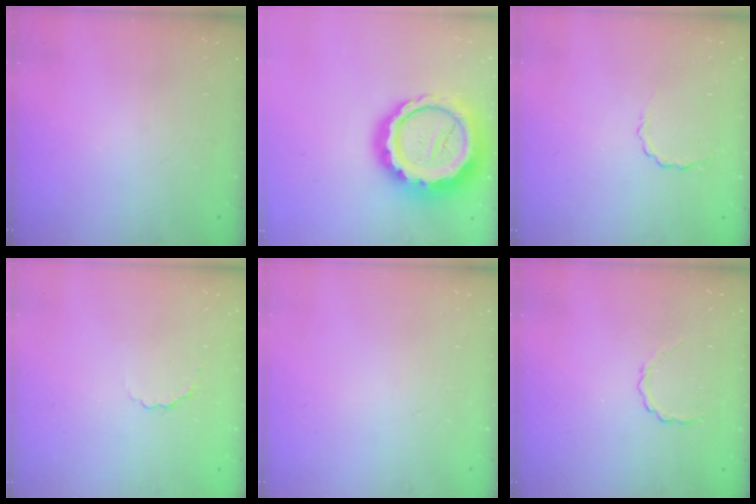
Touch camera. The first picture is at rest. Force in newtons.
{"total": 25.8, "press": 25.4, "slide": 4.7}
{"total": 2.9, "press": 2.7, "slide": 0.9}
{"total": 1.9, "press": 1.7, "slide": 0.8}
{"total": 0.0}
{"total": 4.0, "press": 3.8, "slide": 1.1}